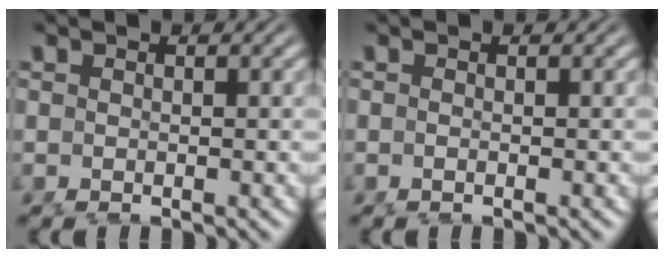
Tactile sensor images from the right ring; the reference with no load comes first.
{"total": 0.7, "force": [-0.3, 0.4, 0.5], "torque": [-0.015, 0.005, -0.011]}